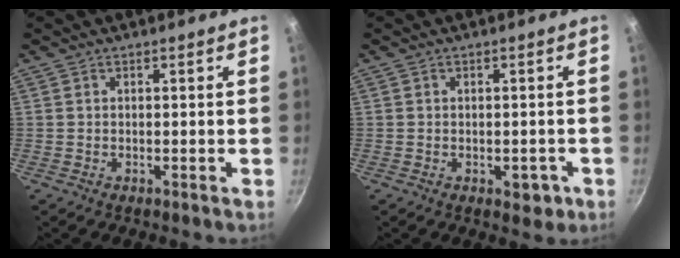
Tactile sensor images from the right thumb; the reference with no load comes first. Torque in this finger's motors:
{"motor_torque": [0.21, 0.33, -0.18, 0.29, -0.01]}